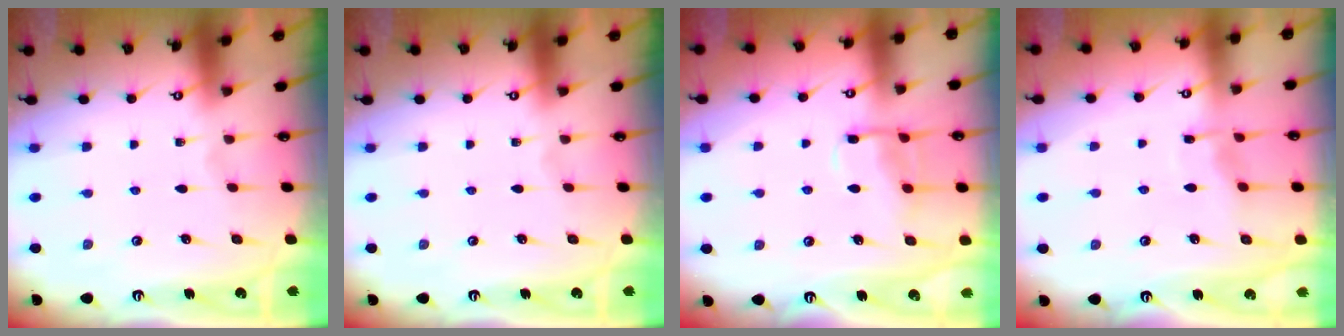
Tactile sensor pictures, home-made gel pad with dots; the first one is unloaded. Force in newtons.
{"total": 0.0}
{"total": 9.9, "press": 9.8, "slide": 0.8}
{"total": 5.1, "press": 5.0, "slide": 0.6}